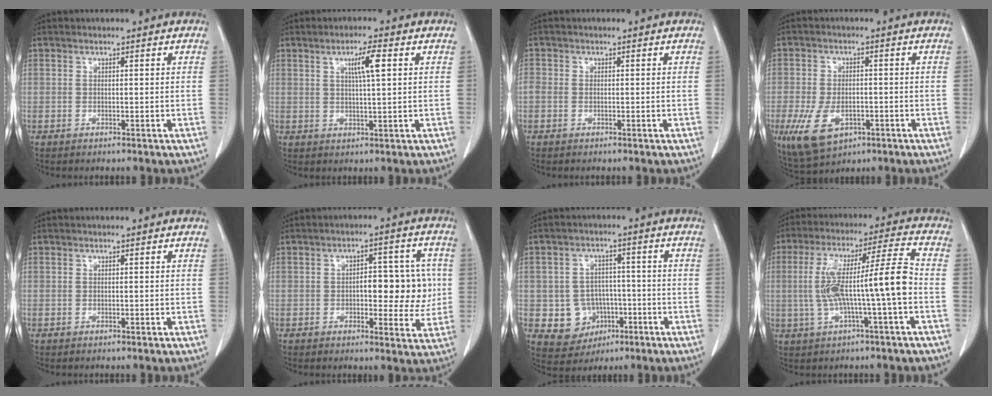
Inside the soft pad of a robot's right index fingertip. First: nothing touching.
{"total": 4.7, "force": [1.6, 0.1, 4.4], "torque": [-0.074, 0.001, 0.026]}
{"total": 1.4, "force": [-0.2, 1.1, 0.8], "torque": [-0.026, 0.008, -0.006]}
{"total": 8.6, "force": [-3.4, 5.0, 6.1], "torque": [-0.121, -0.006, -0.045]}
{"total": 0.0}
{"total": 8.8, "force": [0.0, 4.1, 7.8], "torque": [-0.092, 0.019, 0.006]}
{"total": 7.4, "force": [-1.9, 6.9, 1.9], "torque": [-0.033, 0.017, -0.016]}
{"total": 12.5, "force": [-1.5, 0.2, 12.4], "torque": [-0.229, 0.029, -0.027]}